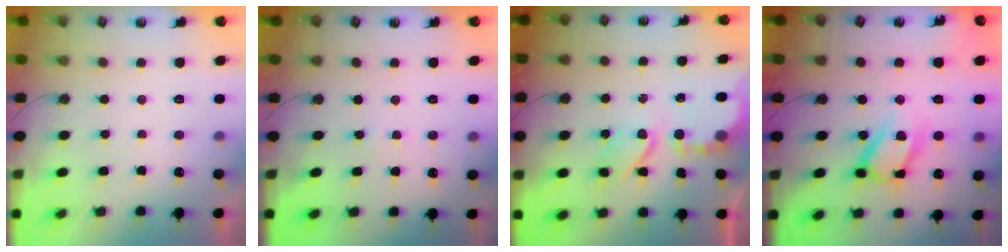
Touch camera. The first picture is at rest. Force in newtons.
{"total": 2.8, "press": 2.8, "slide": 0.3}
{"total": 5.5, "press": 5.5, "slide": 0.6}
{"total": 16.7, "press": 16.5, "slide": 2.3}